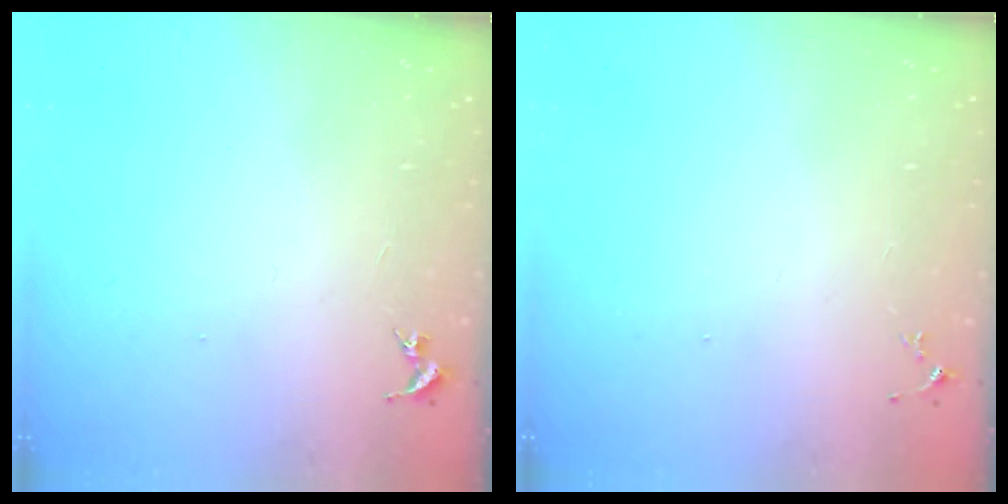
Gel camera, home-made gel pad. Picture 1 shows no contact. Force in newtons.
{"total": 3.3, "press": 3.3, "slide": 0.5}